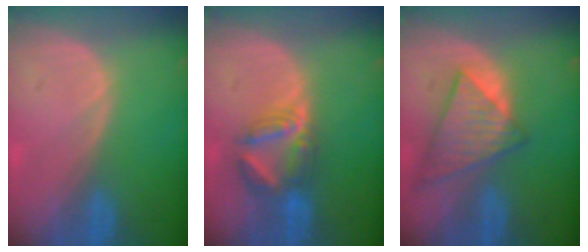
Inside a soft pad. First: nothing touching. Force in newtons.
{"total": 6.2, "press": 6.2, "slide": 0.7}
{"total": 9.0, "press": 7.8, "slide": 4.4}